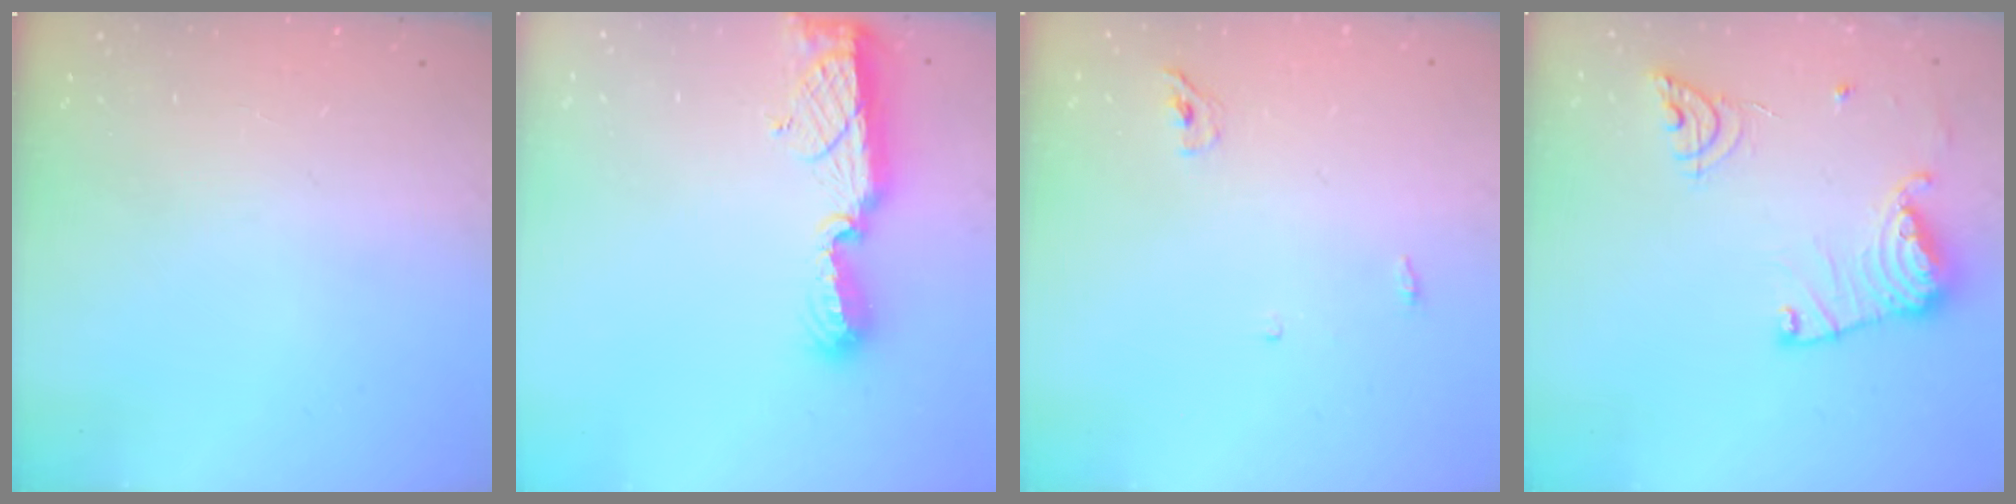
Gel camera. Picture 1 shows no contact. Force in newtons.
{"total": 10.8, "press": 10.5, "slide": 2.5}
{"total": 3.4, "press": 3.4, "slide": 0.7}
{"total": 15.6, "press": 15.5, "slide": 1.5}